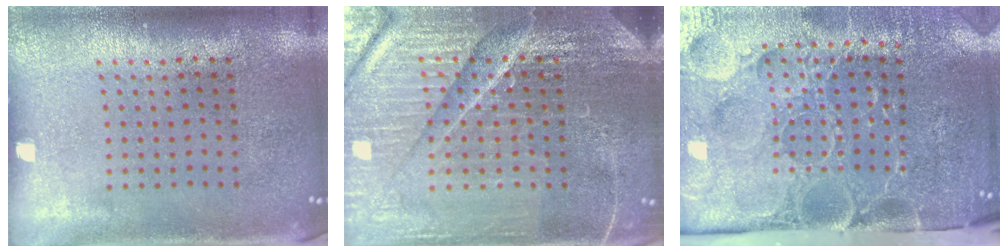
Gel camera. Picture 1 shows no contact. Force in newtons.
{"total": 6.1, "press": 5.5, "slide": 2.7}
{"total": 5.2, "press": 4.2, "slide": 3.0}